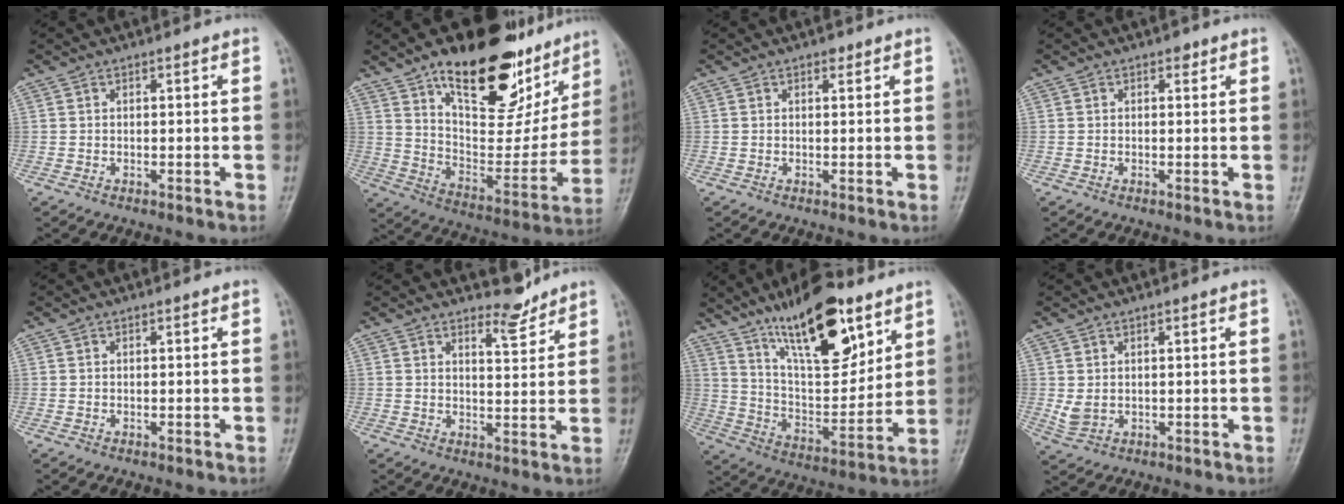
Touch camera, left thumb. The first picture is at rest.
{"total": 28.3, "force": [17.3, 13.0, 18.2], "torque": [-0.215, -0.052, 0.269]}
{"total": 1.2, "force": [0.8, 0.7, 0.6], "torque": [-0.004, -0.003, 0.008]}
{"total": 1.1, "force": [0.6, 0.8, 0.6], "torque": [0.002, -0.001, 0.005]}
{"total": 0.0}
{"total": 3.9, "force": [3.7, 1.1, 0.9], "torque": [-0.003, -0.037, 0.062]}
{"total": 20.4, "force": [12.7, 7.7, 14.0], "torque": [-0.184, -0.067, 0.224]}
{"total": 3.4, "force": [0.7, 2.2, 2.4], "torque": [-0.046, -0.004, 0.023]}